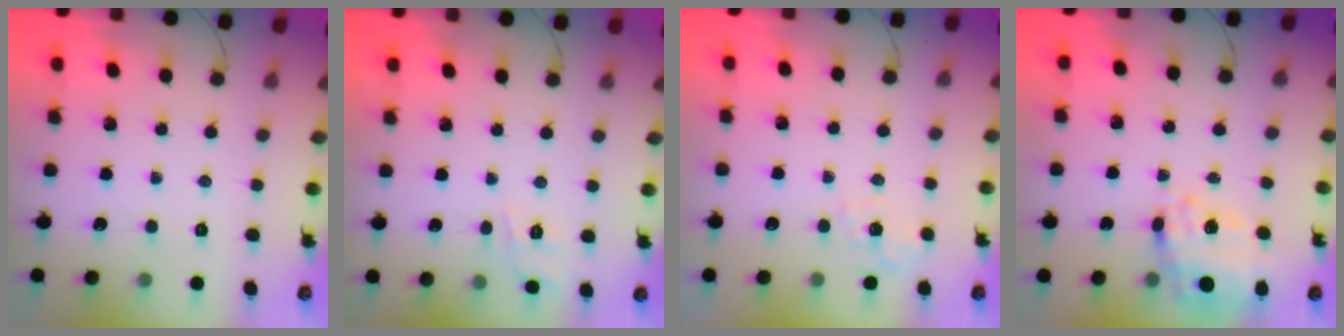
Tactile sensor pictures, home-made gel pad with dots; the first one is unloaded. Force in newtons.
{"total": 7.1, "press": 6.8, "slide": 1.8}
{"total": 2.2, "press": 1.6, "slide": 1.6}
{"total": 9.7, "press": 9.1, "slide": 3.3}